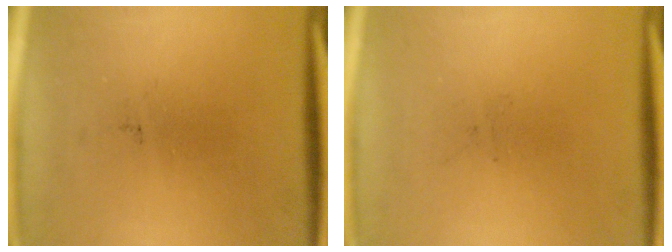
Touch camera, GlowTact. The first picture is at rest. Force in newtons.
{"total": 0.0}